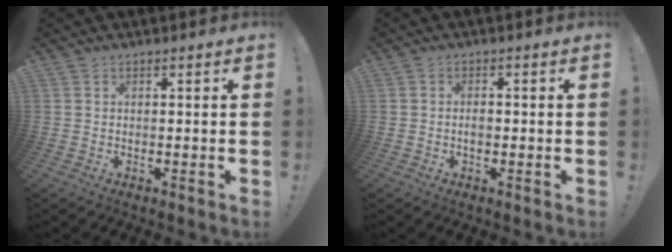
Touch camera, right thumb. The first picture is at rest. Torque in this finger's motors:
{"motor_torque": [-0.13, -0.11, 0.40, -0.11, 0.00]}